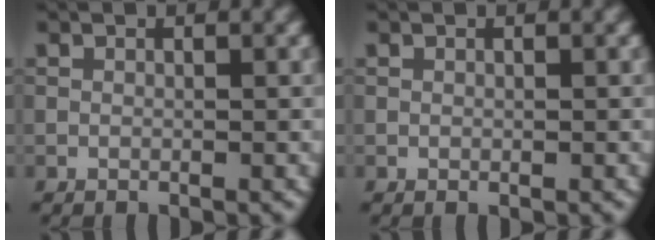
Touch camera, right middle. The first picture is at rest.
{"total": 0.0}